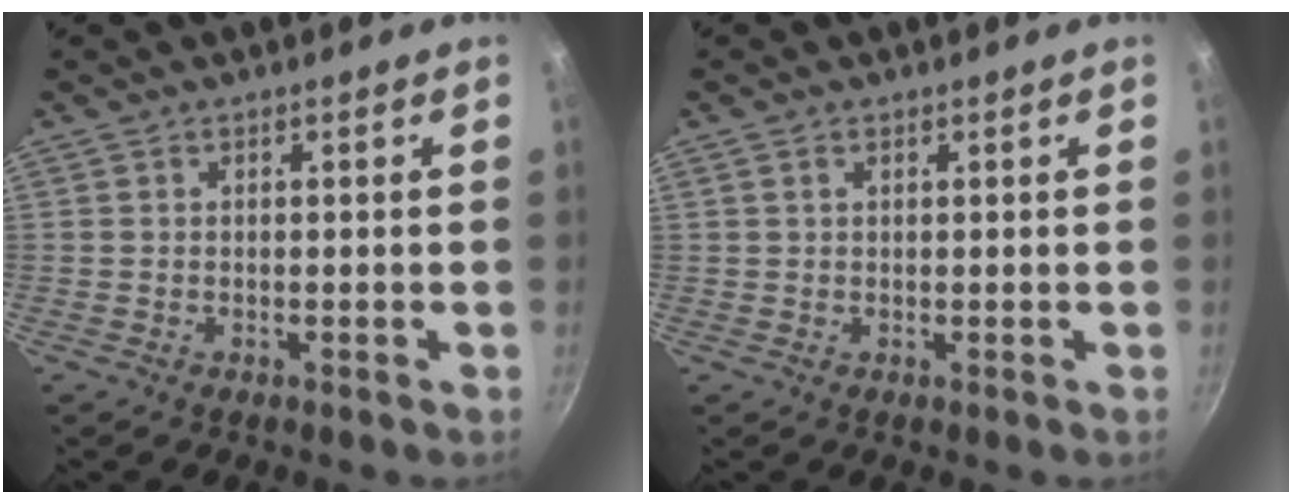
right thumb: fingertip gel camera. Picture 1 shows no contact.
{"total": 1.3, "force": [0.7, 0.8, 0.7], "torque": [-0.010, -0.001, 0.012]}